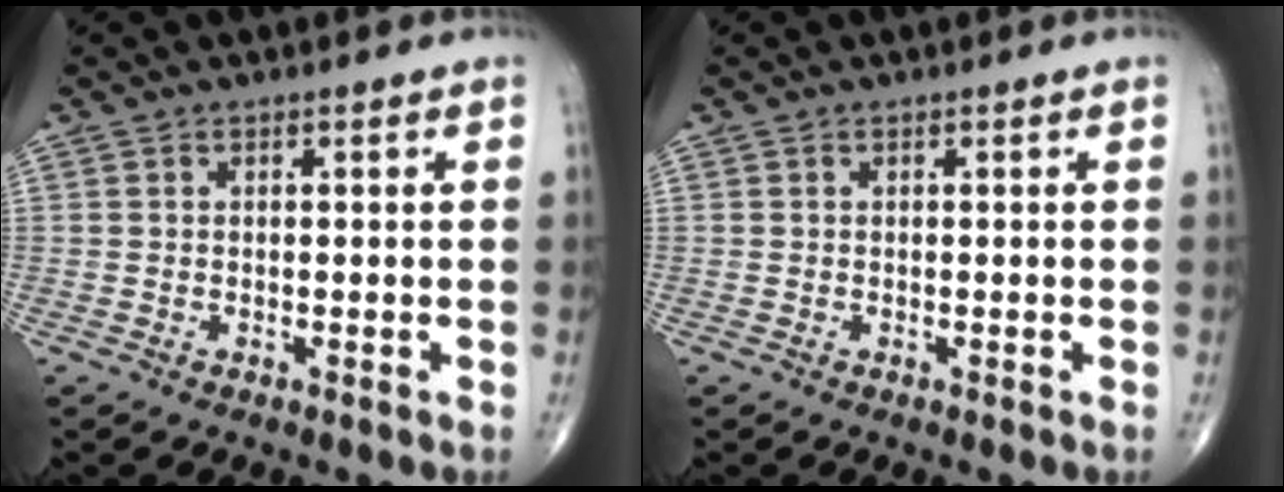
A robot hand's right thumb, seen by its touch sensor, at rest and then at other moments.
{"total": 0.0}